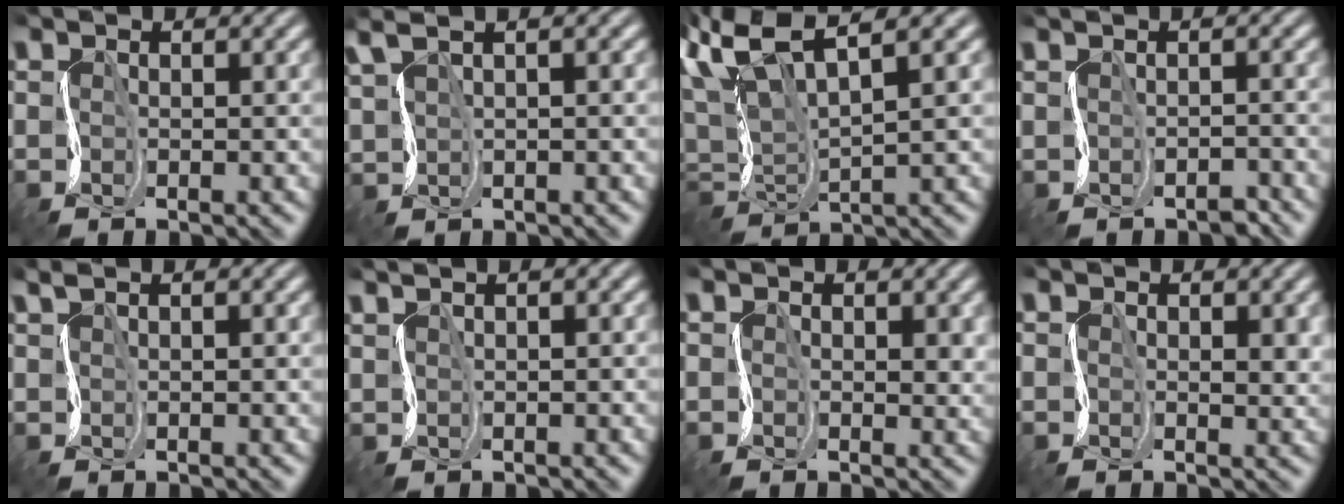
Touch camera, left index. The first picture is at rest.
{"total": 4.2, "force": [2.4, 1.4, 3.1], "torque": [-0.094, 0.017, 0.045]}
{"total": 6.4, "force": [2.1, 2.0, 5.7], "torque": [-0.130, 0.016, 0.033]}
{"total": 1.5, "force": [-0.8, 0.7, 1.0], "torque": [-0.013, -0.005, -0.014]}
{"total": 1.2, "force": [0.9, 0.2, 0.8], "torque": [-0.024, 0.005, 0.019]}
{"total": 1.7, "force": [1.2, 0.3, 1.1], "torque": [-0.027, 0.009, 0.015]}
{"total": 2.5, "force": [0.9, 1.7, 1.5], "torque": [-0.034, -0.002, 0.012]}
{"total": 2.2, "force": [0.7, 1.3, 1.7], "torque": [-0.034, -0.003, 0.010]}